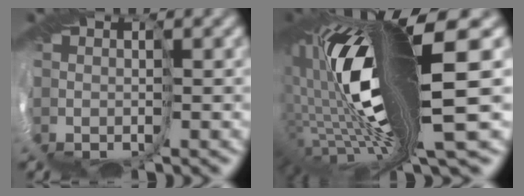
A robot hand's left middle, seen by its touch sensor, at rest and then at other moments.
{"total": 17.0, "force": [0.2, 3.1, 16.7], "torque": [-0.284, -0.029, 0.028]}